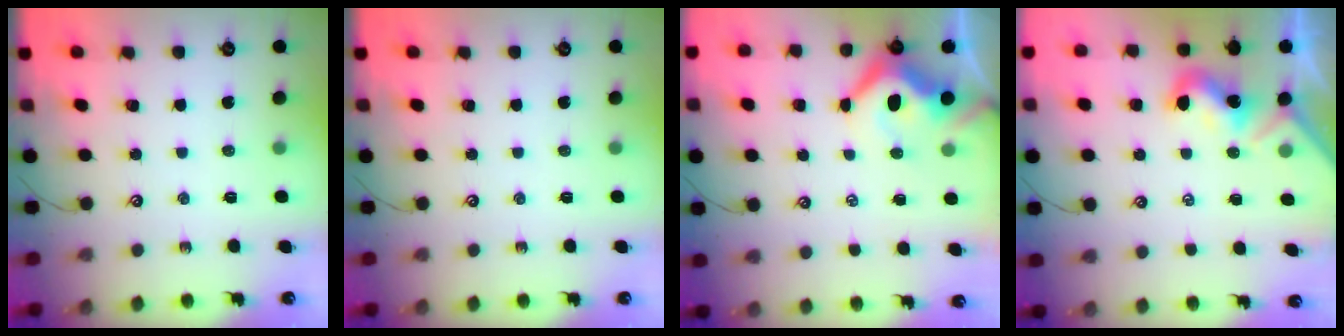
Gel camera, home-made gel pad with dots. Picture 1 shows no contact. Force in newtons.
{"total": 0.0}
{"total": 6.5, "press": 6.3, "slide": 1.3}
{"total": 1.6, "press": 1.6, "slide": 0.3}